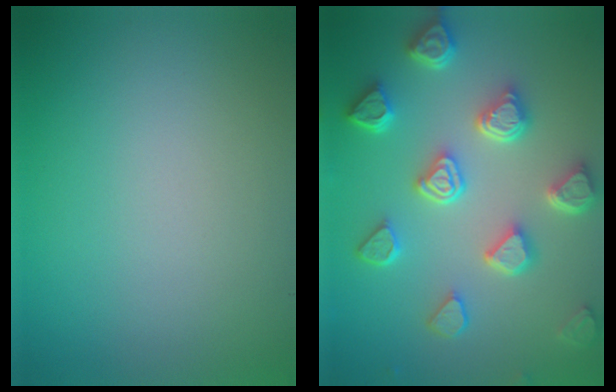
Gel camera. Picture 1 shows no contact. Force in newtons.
{"total": 6.4, "press": 5.2, "slide": 3.8}